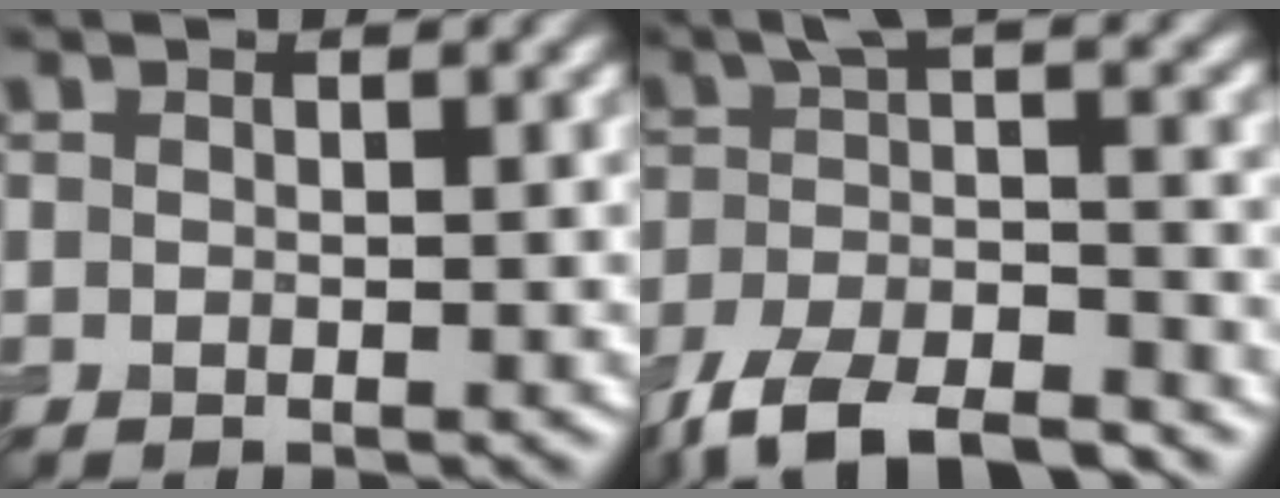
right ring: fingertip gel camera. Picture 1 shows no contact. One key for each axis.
{"total": 8.7, "fx": -5.8, "fy": 2.2, "fz": 6.1, "tx": -0.107, "ty": -0.006, "tz": -0.111}